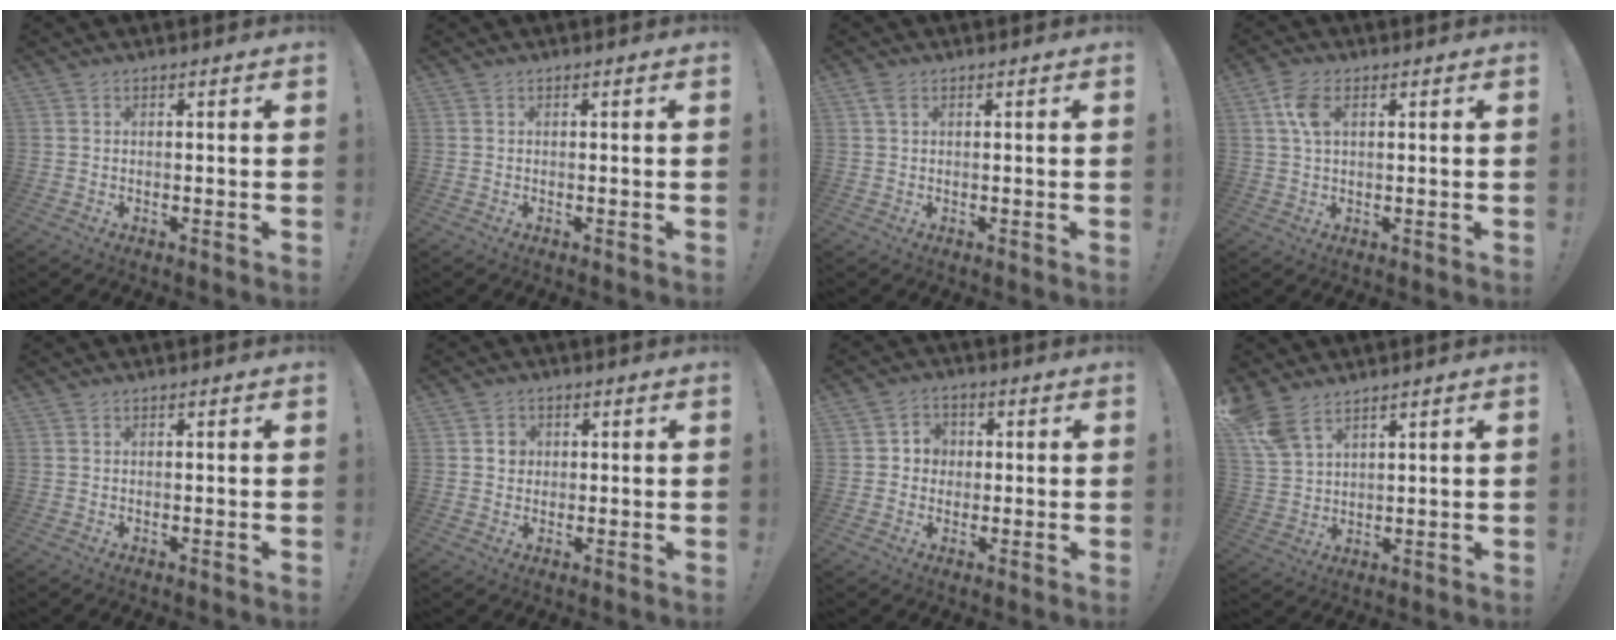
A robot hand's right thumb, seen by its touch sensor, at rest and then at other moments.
{"total": 0.0}
{"total": 2.0, "force": [0.9, 1.1, 1.5], "torque": [-0.025, 0.000, 0.015]}
{"total": 6.1, "force": [2.0, 3.3, 4.8], "torque": [-0.095, 0.001, 0.035]}
{"total": 0.0}
{"total": 3.2, "force": [0.5, 3.1, 0.9], "torque": [-0.002, -0.001, 0.004]}
{"total": 5.1, "force": [0.0, 4.9, 1.4], "torque": [-0.024, 0.008, 0.001]}
{"total": 7.6, "force": [5.7, 3.4, 3.7], "torque": [-0.073, -0.025, 0.114]}